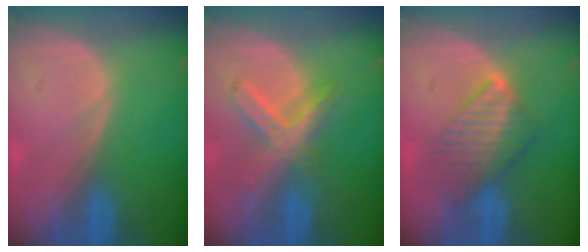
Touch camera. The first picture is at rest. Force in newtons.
{"total": 7.2, "press": 6.4, "slide": 3.5}
{"total": 6.5, "press": 6.5, "slide": 0.7}